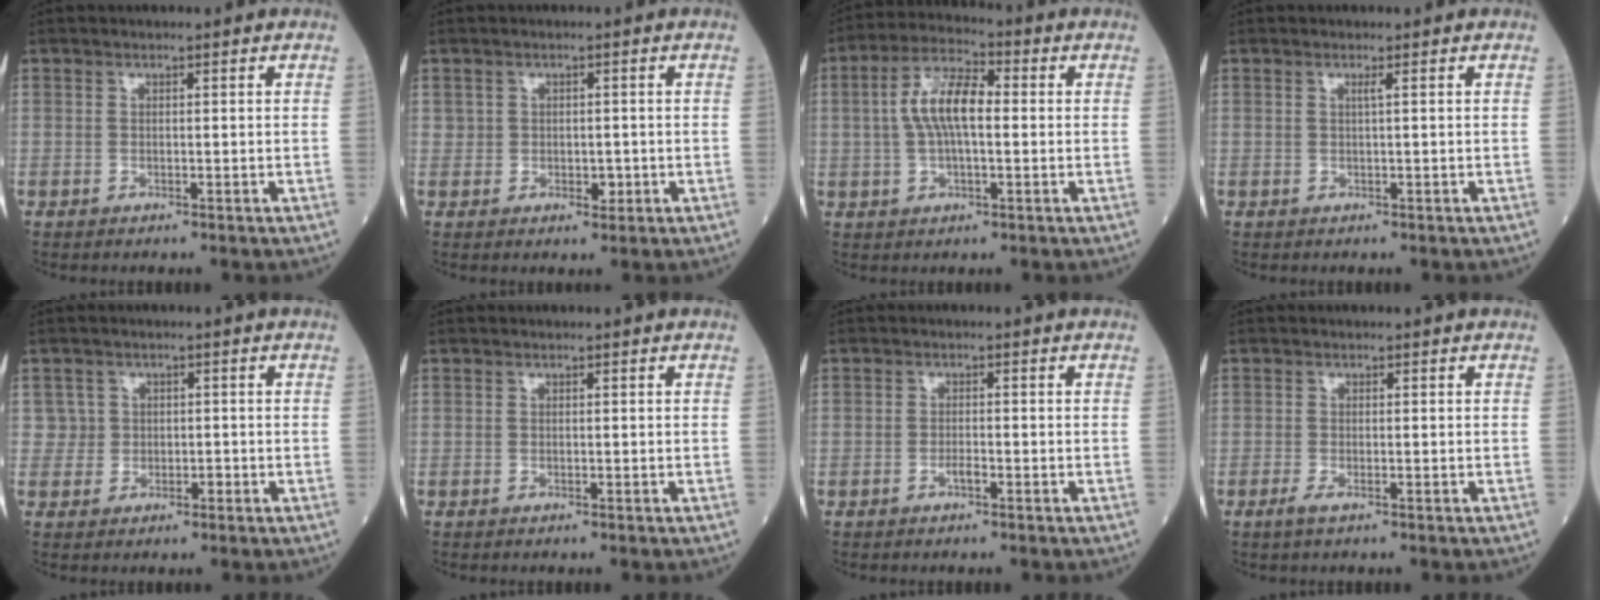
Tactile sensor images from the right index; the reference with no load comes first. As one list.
[{"total": 2.1, "force": [-0.2, 1.7, 1.2], "torque": [-0.012, 0.001, 0.001]}, {"total": 8.4, "force": [0.5, 2.9, 7.8], "torque": [-0.161, 0.021, 0.005]}, {"total": 0.6, "force": [0.2, -0.2, 0.5], "torque": [-0.014, -0.002, 0.005]}, {"total": 2.4, "force": [0.0, 2.4, 0.0], "torque": [0.012, 0.007, 0.000]}, {"total": 0.0}, {"total": 1.6, "force": [-0.7, 0.9, 1.1], "torque": [-0.034, 0.003, -0.011]}, {"total": 1.2, "force": [-0.7, 0.2, 1.0], "torque": [-0.021, -0.003, -0.013]}]